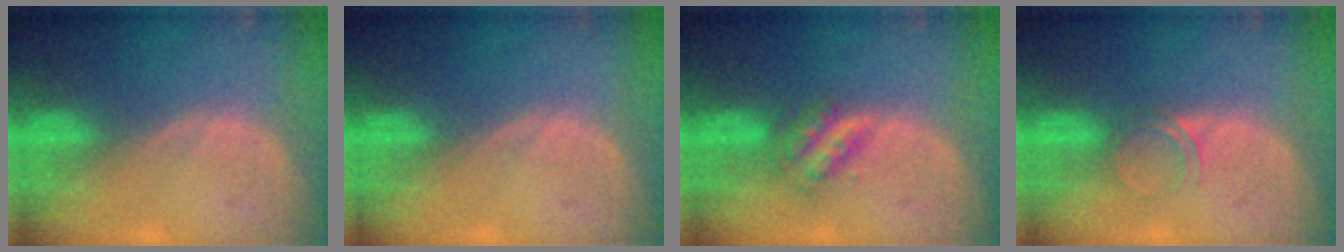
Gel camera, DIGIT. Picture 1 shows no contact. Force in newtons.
{"total": 0.0}
{"total": 4.8, "press": 4.4, "slide": 1.8}
{"total": 2.5, "press": 2.1, "slide": 1.2}